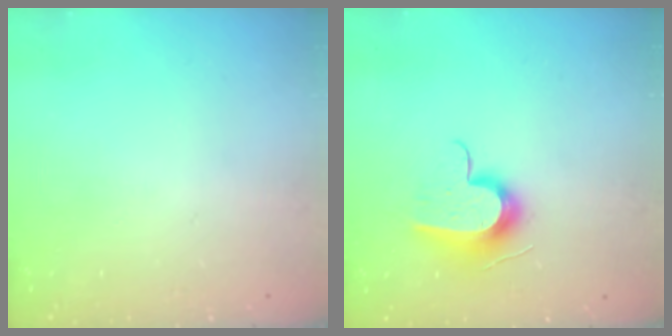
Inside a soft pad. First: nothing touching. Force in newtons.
{"total": 12.4, "press": 12.4, "slide": 0.4}